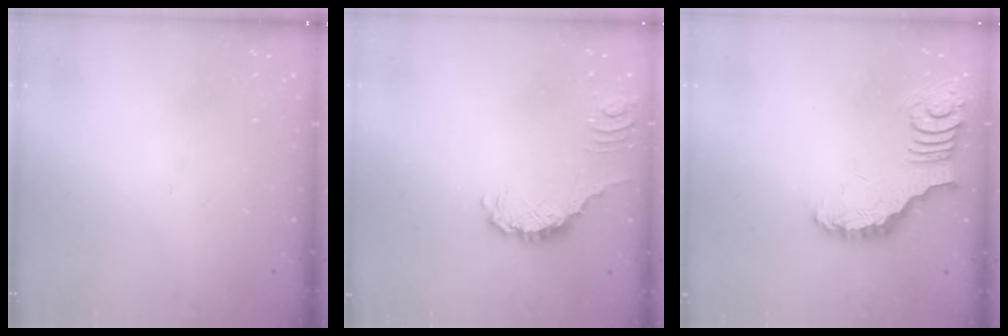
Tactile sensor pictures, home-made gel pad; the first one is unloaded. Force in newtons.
{"total": 0.6, "press": 0.6, "slide": 0.2}
{"total": 3.4, "press": 3.4, "slide": 0.5}